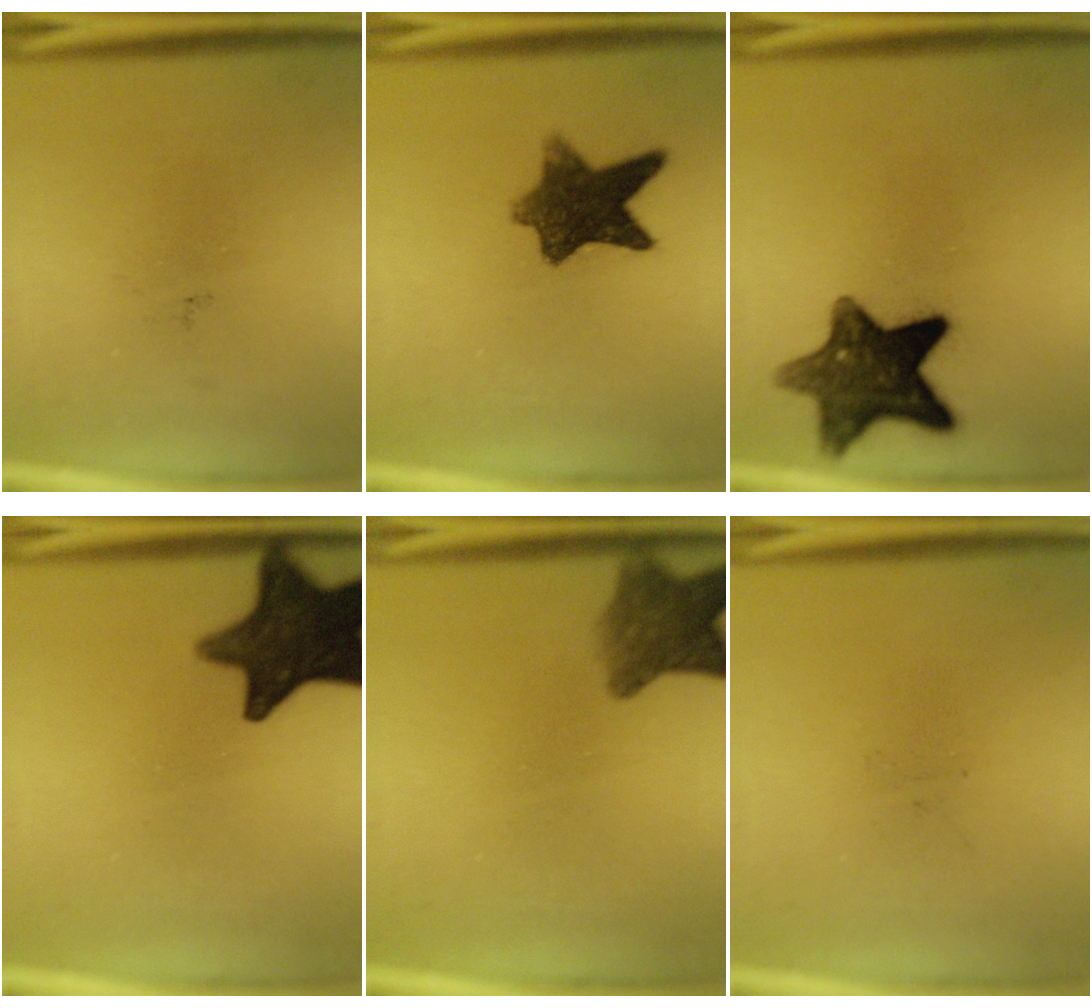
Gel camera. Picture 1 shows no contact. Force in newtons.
{"total": 8.9}
{"total": 12.2}
{"total": 14.8}
{"total": 6.4}
{"total": 0.0}